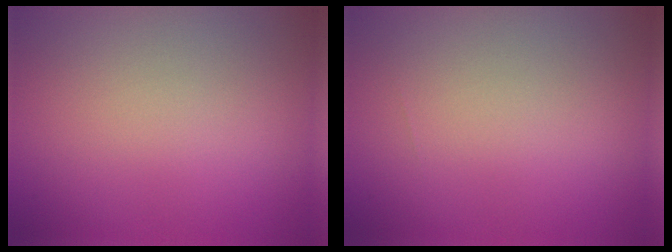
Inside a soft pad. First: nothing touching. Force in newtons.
{"total": 0.0}